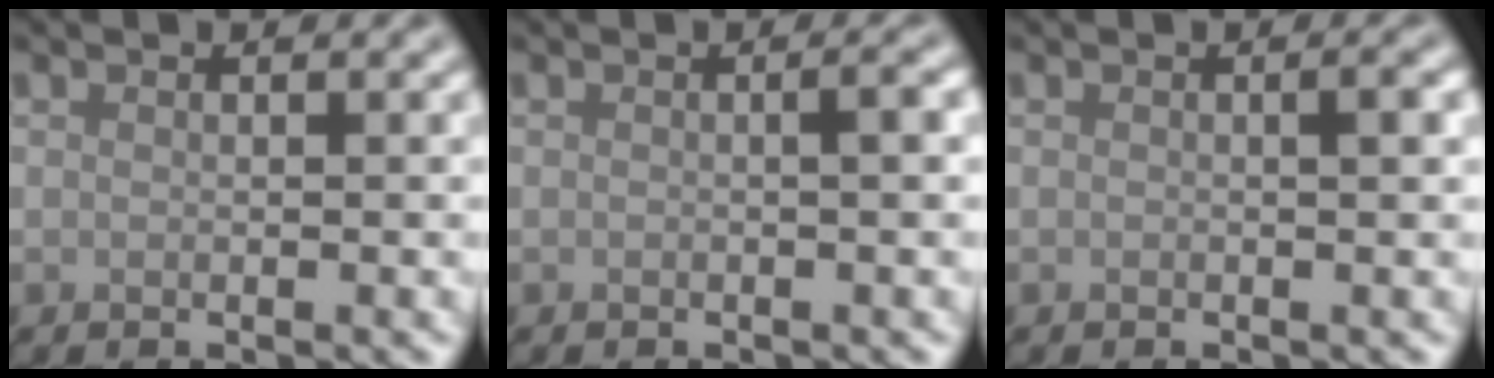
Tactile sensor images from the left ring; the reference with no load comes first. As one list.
[{"total": 1.3, "force": [0.1, 0.3, 1.3], "torque": [-0.016, 0.006, 0.000]}, {"total": 1.0, "force": [0.2, 0.1, 1.0], "torque": [-0.014, 0.003, 0.002]}]